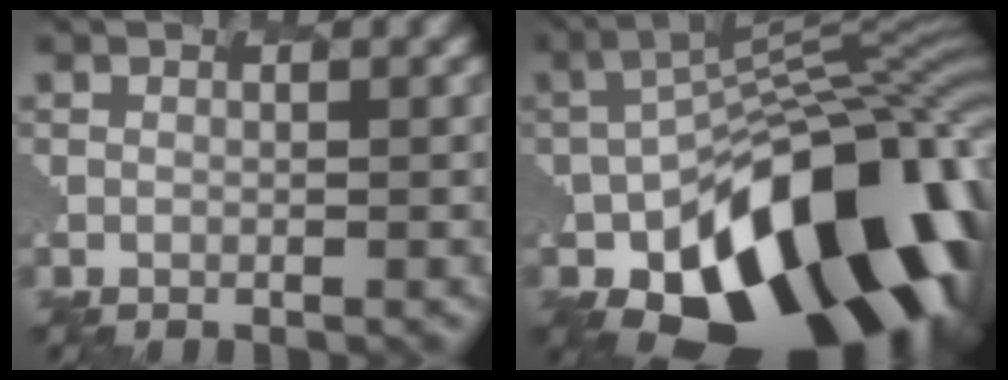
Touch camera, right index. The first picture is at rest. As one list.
[{"total": 17.6, "force": [-8.1, 9.9, 12.2], "torque": [-0.191, -0.020, -0.124]}]